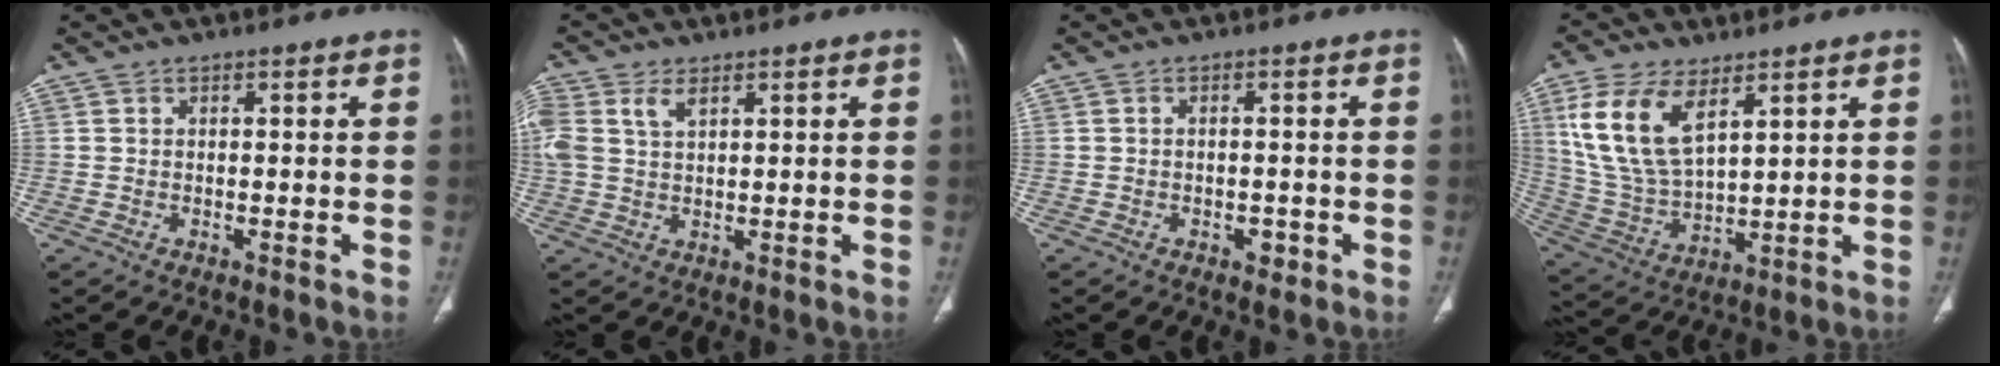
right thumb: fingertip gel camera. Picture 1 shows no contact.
{"total": 6.4, "force": [3.0, 3.5, 4.4], "torque": [-0.110, 0.007, 0.067]}
{"total": 2.1, "force": [-1.0, 1.3, 1.3], "torque": [-0.014, 0.005, -0.010]}
{"total": 14.7, "force": [6.6, 7.3, 10.9], "torque": [-0.219, -0.020, 0.145]}